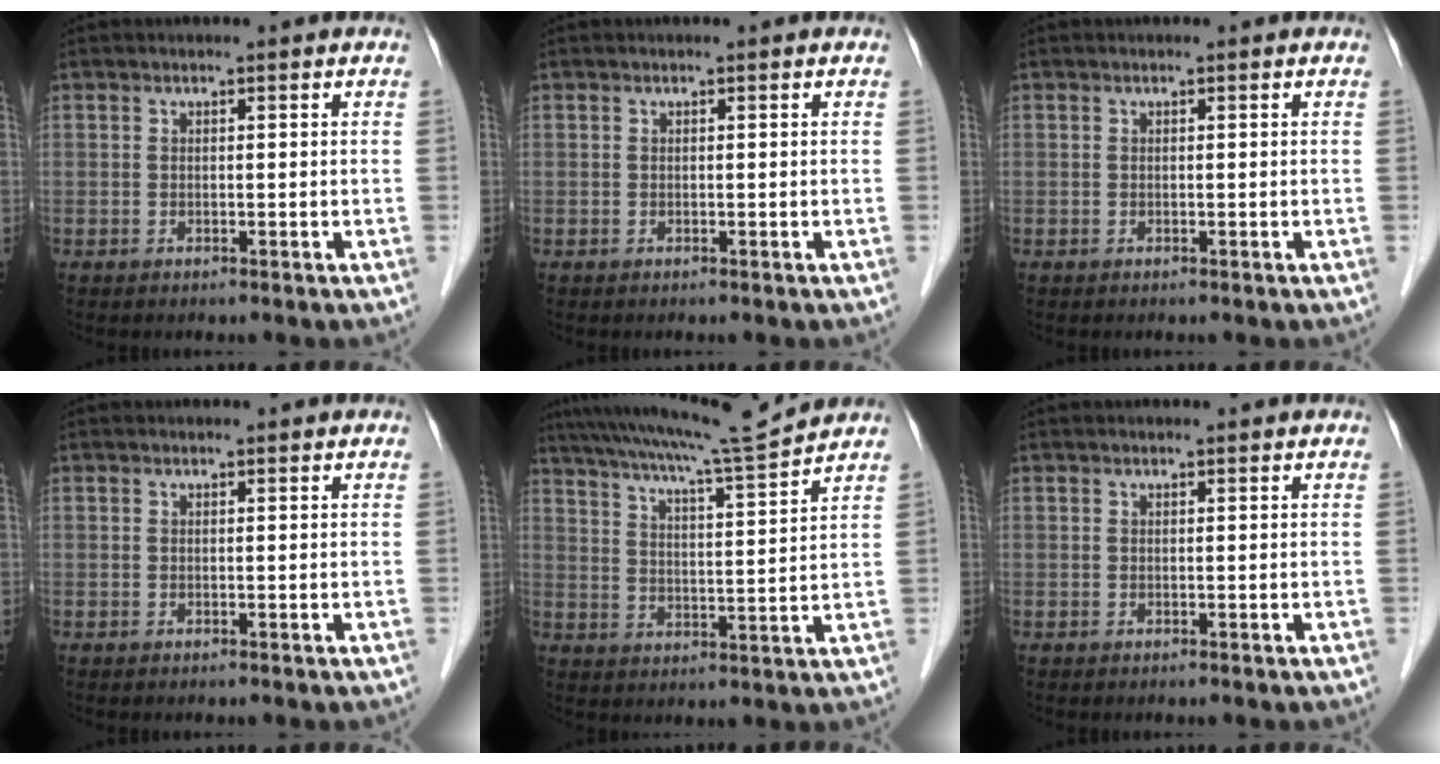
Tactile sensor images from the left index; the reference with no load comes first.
{"total": 0.0}
{"total": 0.0}
{"total": 1.3, "force": [1.3, 0.2, 0.3], "torque": [-0.008, 0.012, 0.016]}
{"total": 12.9, "force": [11.8, -2.1, 4.7], "torque": [-0.088, -0.018, 0.183]}
{"total": 1.4, "force": [1.3, 0.0, 0.4], "torque": [-0.007, 0.012, 0.020]}